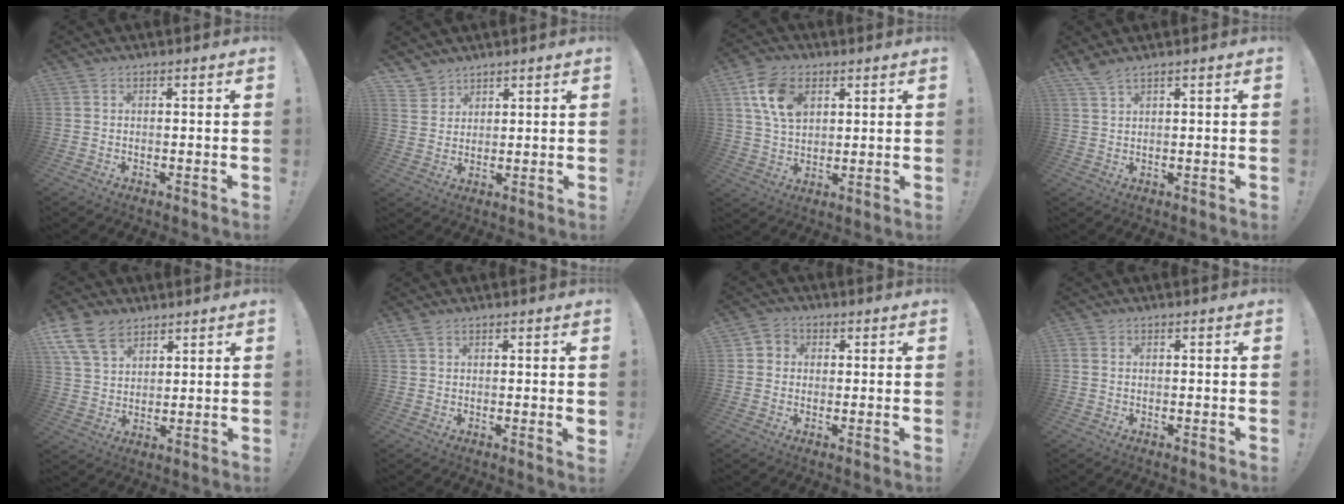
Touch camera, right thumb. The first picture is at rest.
{"total": 4.2, "force": [3.4, 2.5, 0.1], "torque": [-0.005, -0.028, 0.066]}
{"total": 12.5, "force": [5.3, 8.2, 7.8], "torque": [-0.135, -0.005, 0.102]}
{"total": 3.0, "force": [2.5, 0.3, 1.6], "torque": [-0.035, -0.012, 0.046]}
{"total": 11.8, "force": [7.3, 7.3, 5.7], "torque": [-0.106, -0.032, 0.147]}
{"total": 2.3, "force": [1.3, 0.7, 1.7], "torque": [-0.019, -0.005, 0.022]}
{"total": 3.7, "force": [-0.3, 3.5, 1.1], "torque": [-0.025, 0.011, -0.003]}
{"total": 0.9, "force": [0.2, 0.8, 0.3], "torque": [-0.008, 0.004, 0.004]}